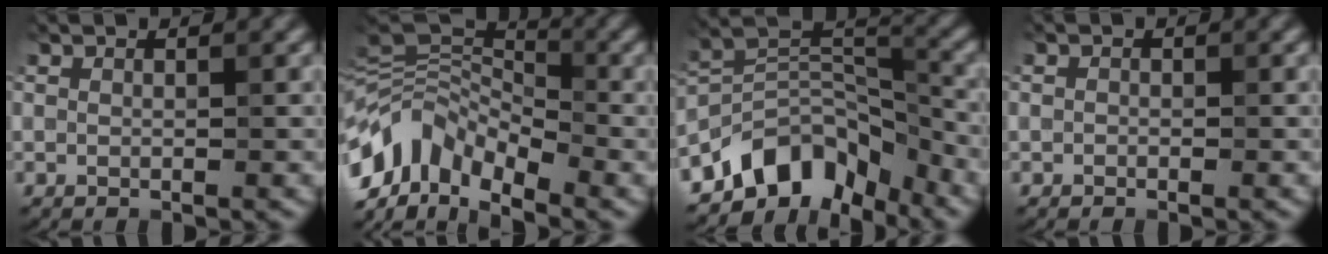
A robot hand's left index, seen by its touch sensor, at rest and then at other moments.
{"total": 7.8, "force": [-6.3, 3.1, 3.5], "torque": [-0.087, -0.002, -0.094]}
{"total": 8.8, "force": [-8.2, 2.9, 1.4], "torque": [-0.032, -0.018, -0.118]}
{"total": 2.0, "force": [-1.3, -0.8, -1.2], "torque": [0.000, -0.019, 0.005]}